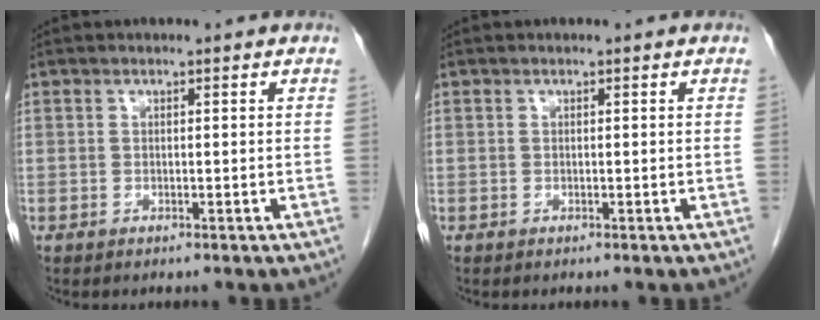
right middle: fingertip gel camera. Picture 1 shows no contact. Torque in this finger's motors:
{"motor_torque": [-0.06, -0.12, 0.07, 0.00]}